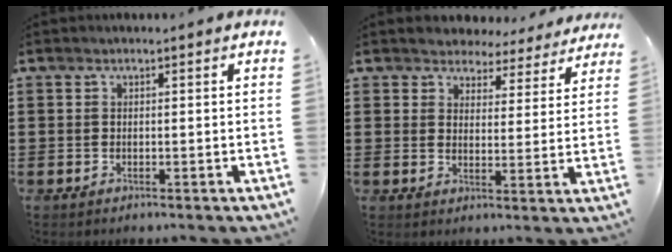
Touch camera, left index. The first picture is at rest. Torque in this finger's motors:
{"motor_torque": [2.14, 0.00, 0.56, 0.06]}